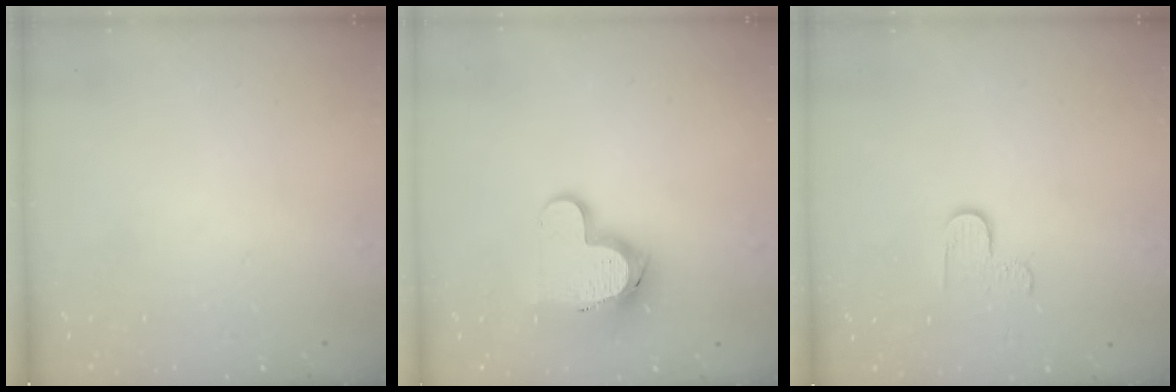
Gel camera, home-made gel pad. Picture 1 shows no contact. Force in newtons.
{"total": 11.7, "press": 11.7, "slide": 0.8}
{"total": 3.4, "press": 3.4, "slide": 0.4}